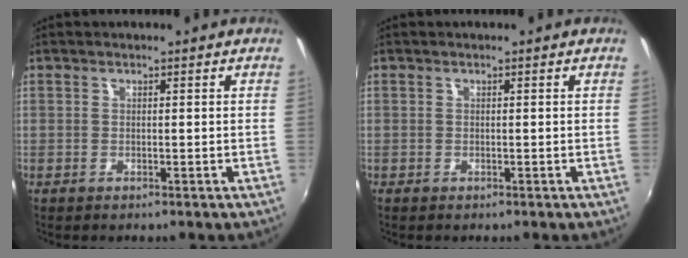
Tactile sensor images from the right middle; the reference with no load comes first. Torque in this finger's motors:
{"motor_torque": [-0.73, -0.55, -0.19, -0.02]}